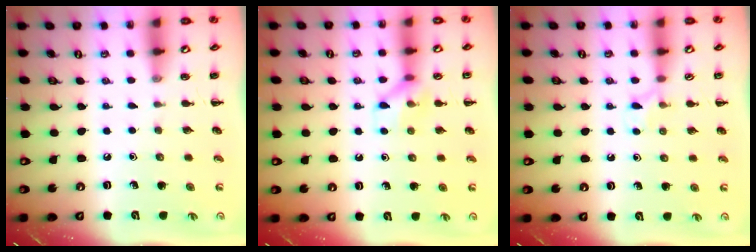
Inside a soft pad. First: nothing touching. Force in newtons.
{"total": 8.0, "press": 8.0, "slide": 0.5}
{"total": 4.5, "press": 4.2, "slide": 1.6}